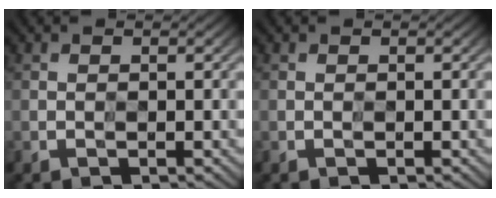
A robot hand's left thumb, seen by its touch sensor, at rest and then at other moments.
{"total": 0.0}